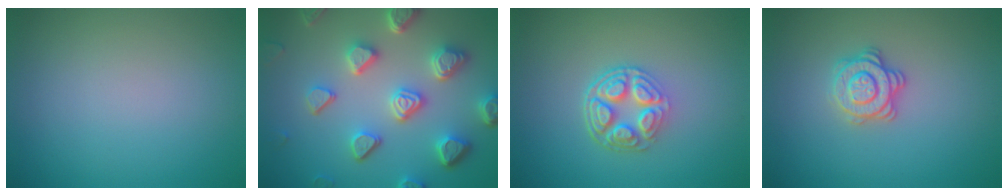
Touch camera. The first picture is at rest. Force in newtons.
{"total": 6.6, "press": 5.3, "slide": 3.9}
{"total": 4.9, "press": 3.6, "slide": 3.4}
{"total": 2.8, "press": 2.6, "slide": 1.0}